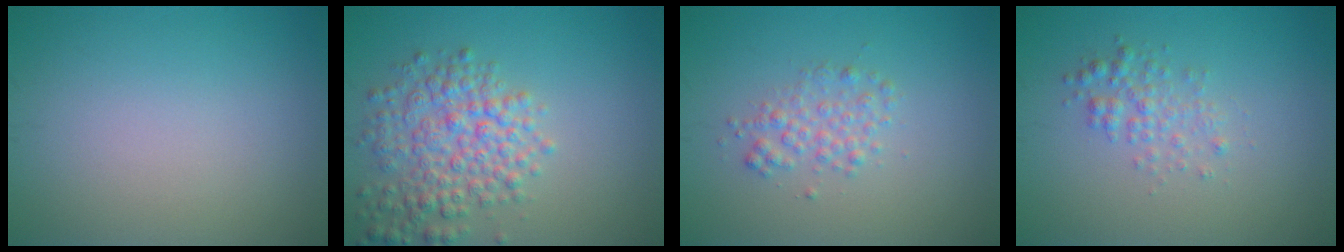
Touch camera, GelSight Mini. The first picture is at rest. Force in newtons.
{"total": 5.1, "press": 5.1, "slide": 0.2}
{"total": 2.0, "press": 2.0, "slide": 0.0}
{"total": 2.0, "press": 2.0, "slide": 0.1}